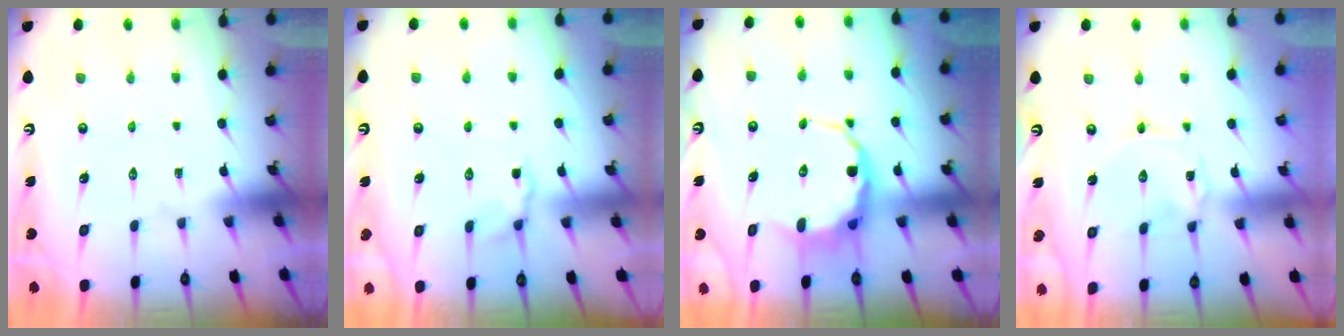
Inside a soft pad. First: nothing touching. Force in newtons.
{"total": 4.8, "press": 4.3, "slide": 2.1}
{"total": 7.8, "press": 7.6, "slide": 1.8}
{"total": 1.5, "press": 1.5, "slide": 0.2}